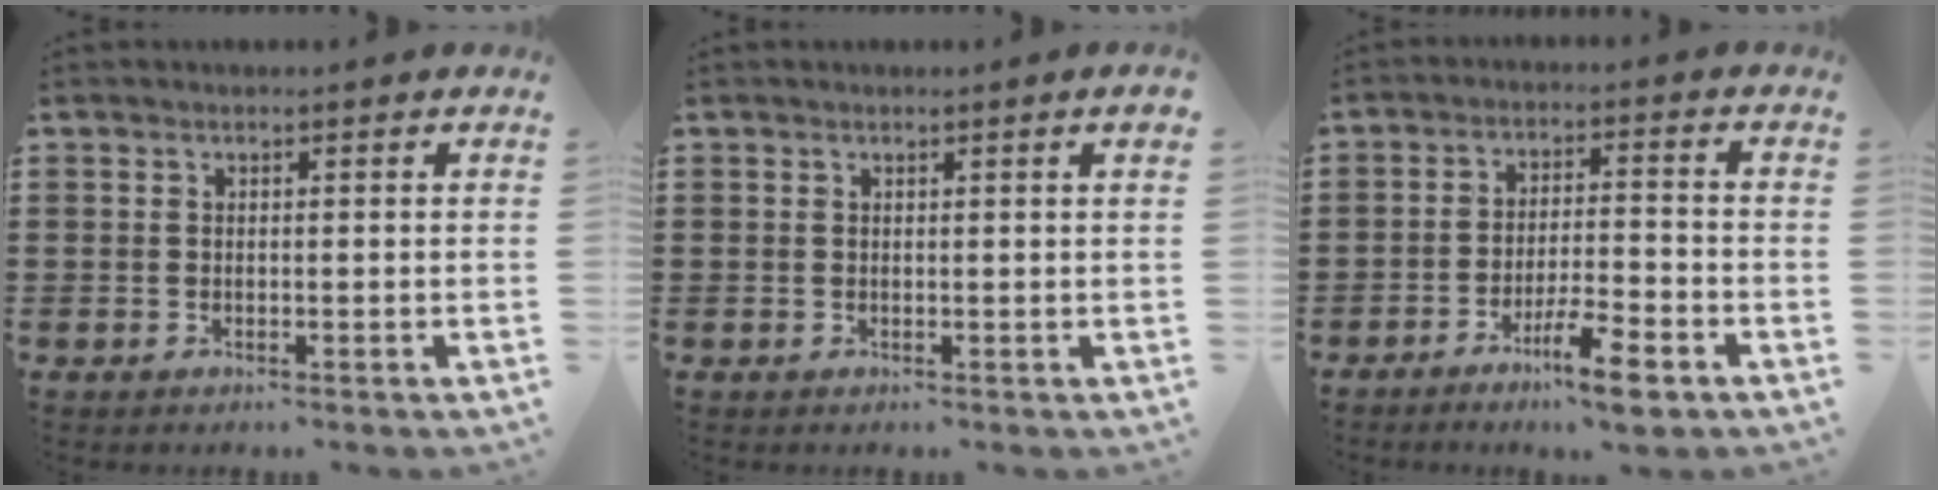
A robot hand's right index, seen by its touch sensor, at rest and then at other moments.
{"total": 0.6, "force": [0.3, -0.2, 0.5], "torque": [-0.007, -0.002, 0.004]}
{"total": 6.9, "force": [-4.7, 1.3, 4.9], "torque": [-0.088, 0.004, -0.084]}